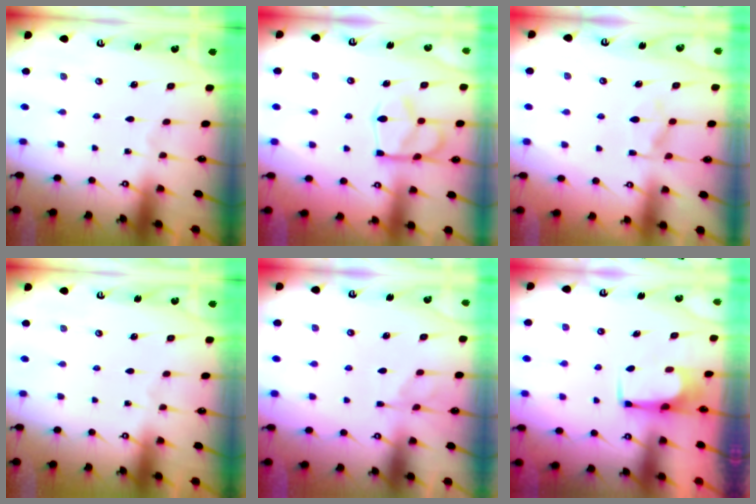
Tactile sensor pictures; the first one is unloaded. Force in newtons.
{"total": 9.7, "press": 9.6, "slide": 1.4}
{"total": 2.1, "press": 1.4, "slide": 1.5}
{"total": 0.0}
{"total": 1.6, "press": 1.0, "slide": 1.2}
{"total": 3.5, "press": 3.4, "slide": 0.2}